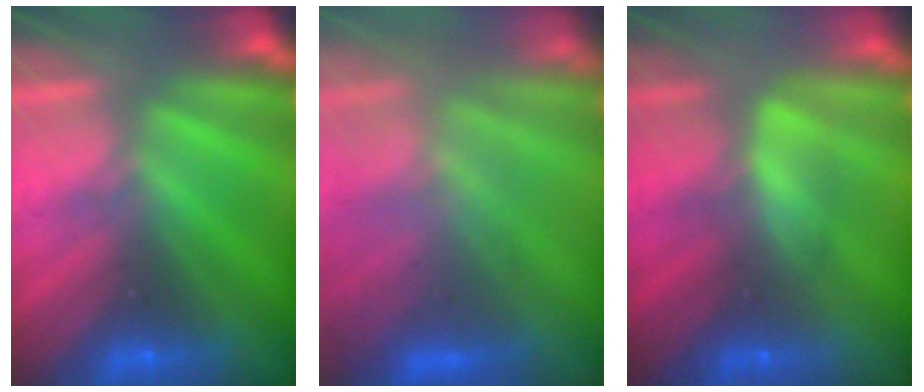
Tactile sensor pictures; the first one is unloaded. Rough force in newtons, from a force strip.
{"total": 2.8}
{"total": 2.6}